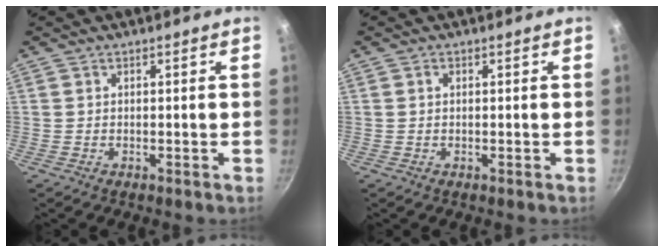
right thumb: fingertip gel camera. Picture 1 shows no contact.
{"total": 0.8, "force": [0.2, 0.6, 0.5], "torque": [-0.008, 0.005, 0.003]}